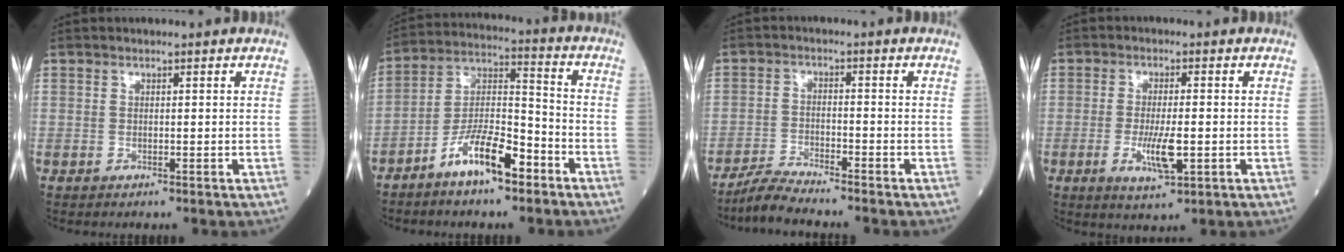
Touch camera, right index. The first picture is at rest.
{"total": 10.3, "force": [-6.5, 2.6, 7.5], "torque": [-0.146, 0.007, -0.121]}
{"total": 5.0, "force": [-4.7, -0.6, 1.6], "torque": [-0.035, -0.023, -0.092]}
{"total": 5.9, "force": [-1.5, 1.3, 5.5], "torque": [-0.106, -0.009, -0.023]}